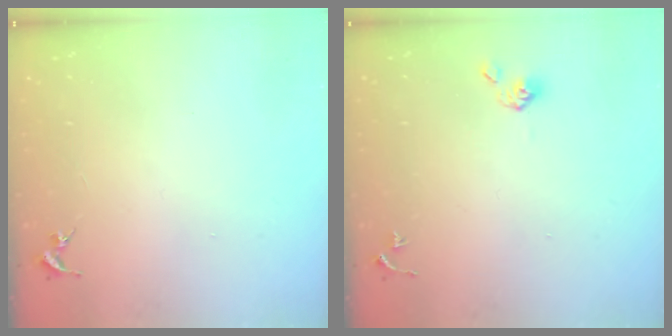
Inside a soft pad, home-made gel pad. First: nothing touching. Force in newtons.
{"total": 4.6, "press": 4.6, "slide": 0.7}